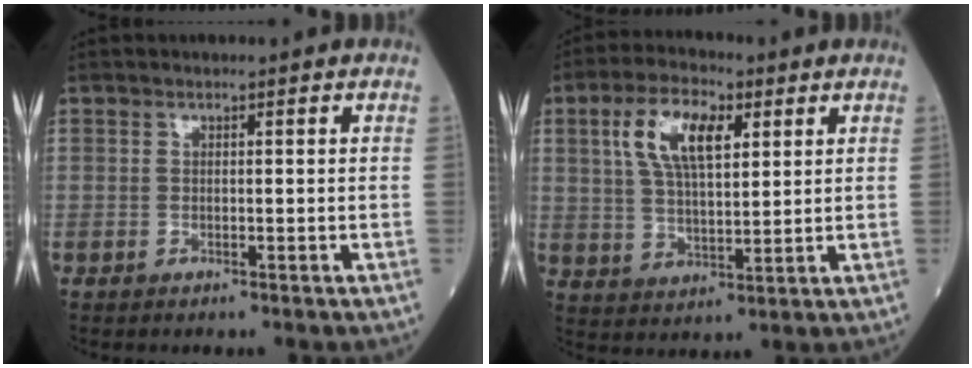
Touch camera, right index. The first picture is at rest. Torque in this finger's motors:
{"motor_torque": [0.83, 0.08, 0.40, 0.17]}